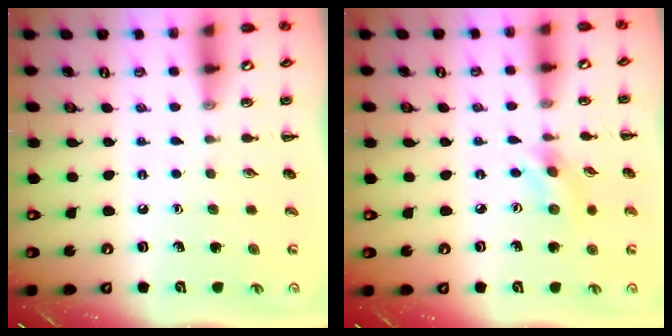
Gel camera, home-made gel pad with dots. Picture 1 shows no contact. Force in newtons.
{"total": 2.6, "press": 2.6, "slide": 0.6}